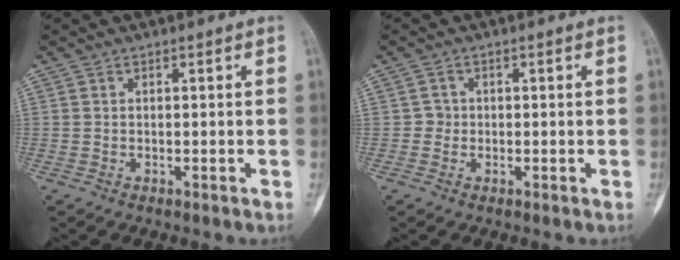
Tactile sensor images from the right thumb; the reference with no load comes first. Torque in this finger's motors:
{"motor_torque": [0.44, 0.04, 0.14, -0.05, 0.03]}